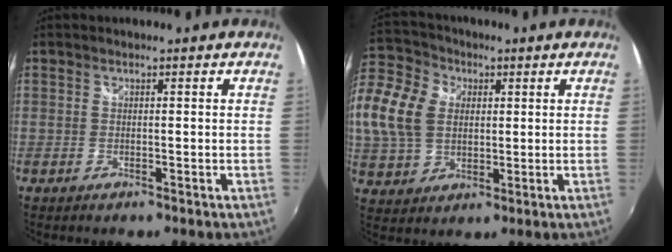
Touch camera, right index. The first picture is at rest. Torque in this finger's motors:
{"motor_torque": [1.09, 1.05, 0.26, 0.16]}